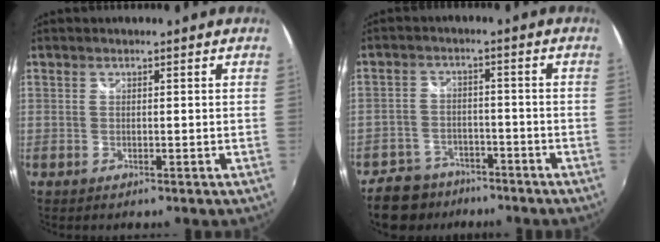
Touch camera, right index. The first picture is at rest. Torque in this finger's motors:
{"motor_torque": [0.44, -0.26, 0.16, 0.00]}